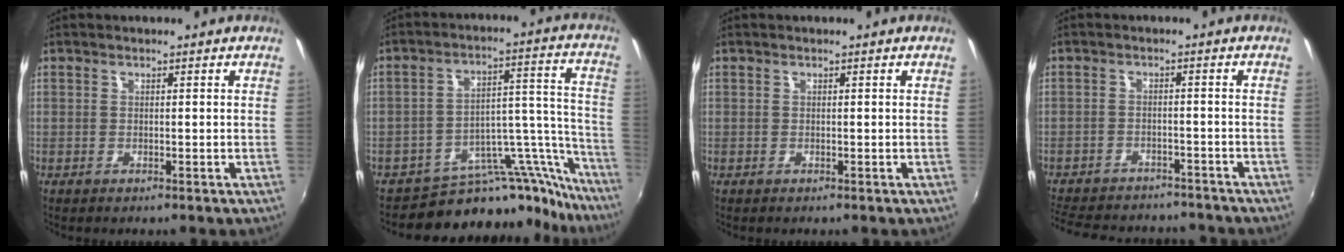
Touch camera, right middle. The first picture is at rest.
{"total": 18.6, "force": [-17.3, 6.1, 3.1], "torque": [-0.031, 0.067, -0.252]}
{"total": 0.0}
{"total": 16.2, "force": [-13.8, 6.3, 5.8], "torque": [-0.144, 0.016, -0.192]}